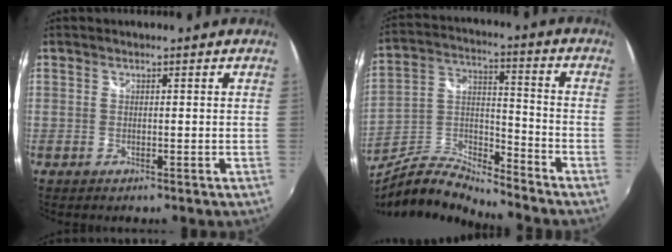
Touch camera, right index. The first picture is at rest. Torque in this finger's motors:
{"motor_torque": [0.27, -0.47, 0.03, 0.00]}